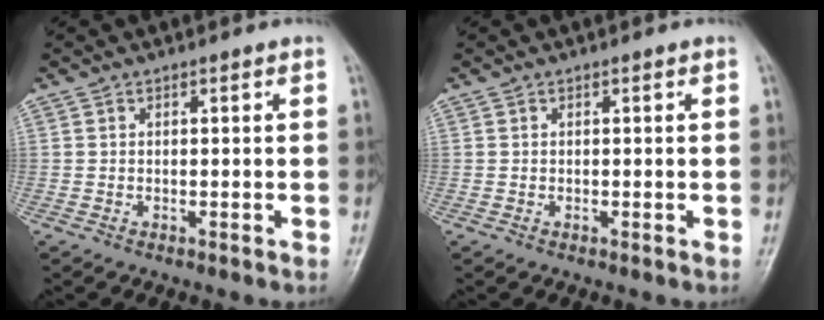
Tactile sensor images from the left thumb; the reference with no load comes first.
{"total": 0.0}